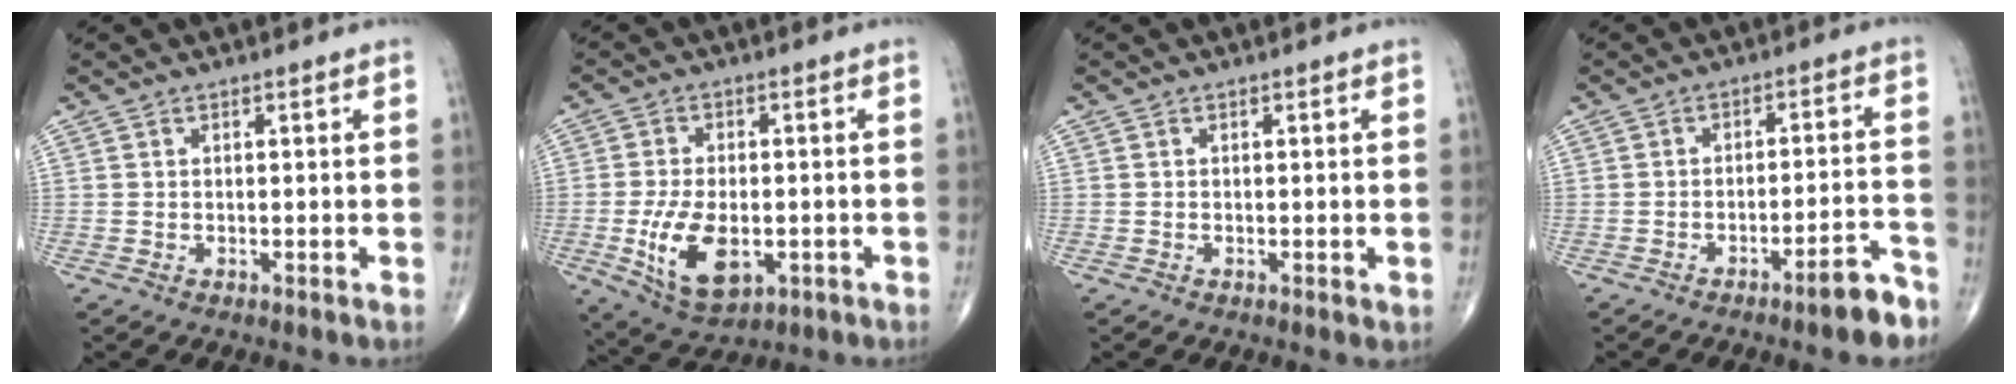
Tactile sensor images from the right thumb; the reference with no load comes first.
{"total": 11.4, "force": [-2.7, 6.3, 9.2], "torque": [-0.160, -0.005, -0.035]}
{"total": 0.6, "force": [-0.1, 0.2, 0.5], "torque": [-0.006, -0.002, -0.003]}
{"total": 6.6, "force": [-4.9, 1.1, 4.4], "torque": [-0.051, 0.042, -0.067]}